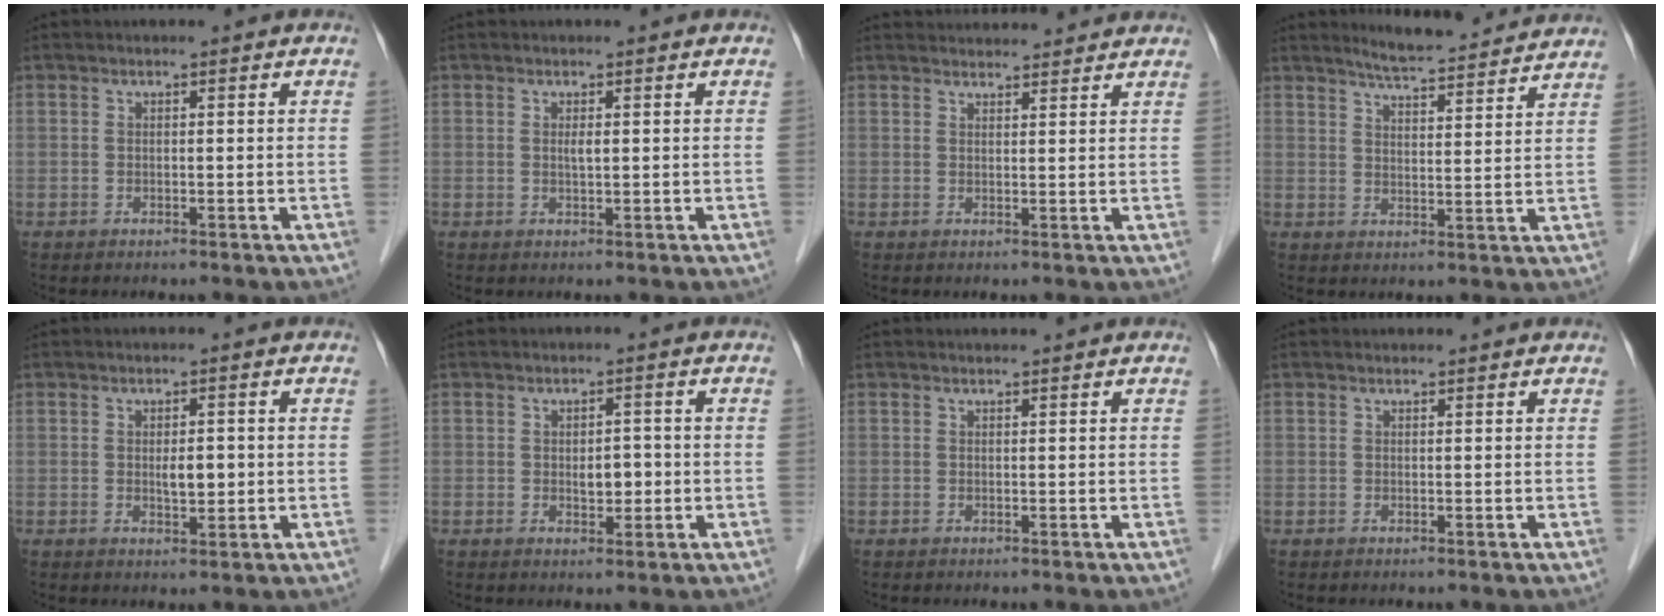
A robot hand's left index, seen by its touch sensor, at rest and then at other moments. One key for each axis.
{"total": 1.0, "fx": 0.2, "fy": 0.2, "fz": 0.9, "tx": -0.020, "ty": -0.001, "tz": 0.004}
{"total": 7.3, "fx": 7.2, "fy": 0.9, "fz": 1.0, "tx": -0.012, "ty": 0.027, "tz": 0.085}
{"total": 11.2, "fx": 10.6, "fy": 0.8, "fz": 3.5, "tx": -0.056, "ty": 0.008, "tz": 0.140}
{"total": 2.8, "fx": 0.0, "fy": 1.1, "fz": 2.6, "tx": -0.043, "ty": -0.001, "tz": 0.003}
{"total": 2.8, "fx": -0.3, "fy": 1.6, "fz": 2.3, "tx": -0.033, "ty": 0.001, "tz": 0.000}
{"total": 1.2, "fx": 1.1, "fy": 0.0, "fz": 0.4, "tx": -0.006, "ty": 0.010, "tz": 0.018}
{"total": 0.9, "fx": 0.9, "fy": 0.2, "fz": 0.0, "tx": -0.010, "ty": 0.007, "tz": 0.014}